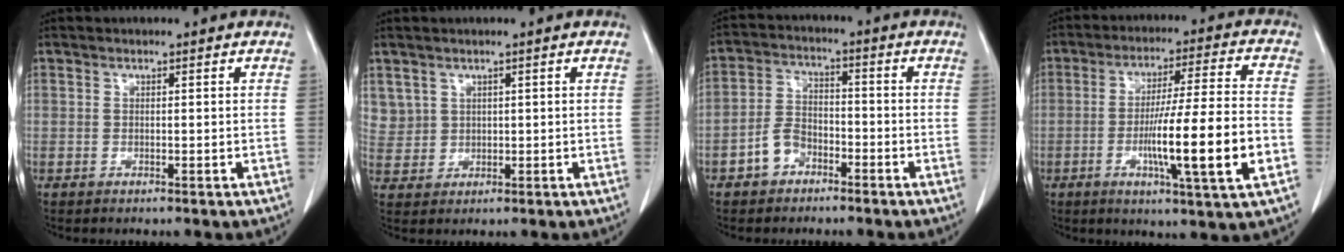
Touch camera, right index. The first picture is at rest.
{"total": 4.3, "force": [2.2, 3.7, 0.3], "torque": [-0.002, 0.006, 0.051]}
{"total": 5.4, "force": [-3.1, 3.6, 2.6], "torque": [-0.057, 0.016, -0.058]}
{"total": 15.1, "force": [-4.0, -0.1, 14.6], "torque": [-0.249, -0.009, -0.066]}